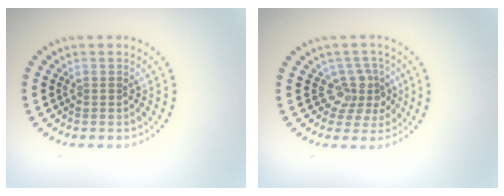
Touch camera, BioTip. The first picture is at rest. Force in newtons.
{"total": 3.0, "press": 2.2, "slide": 2.1}